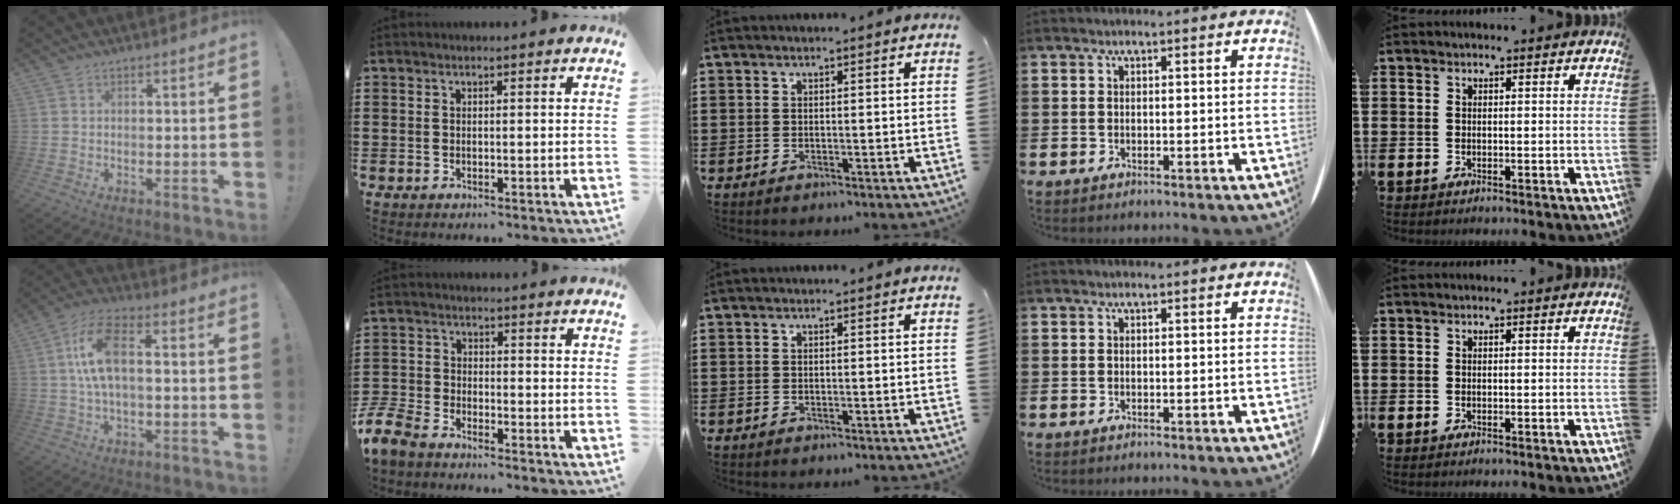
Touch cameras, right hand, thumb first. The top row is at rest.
{"thumb": {"total": 11.9, "force": [0.7, 5.1, 10.8], "torque": [-0.217, 0.011, 0.013]}, "index": {"total": 5.1, "force": [-4.9, 0.8, 1.1], "torque": [-0.060, -0.011, -0.108]}}